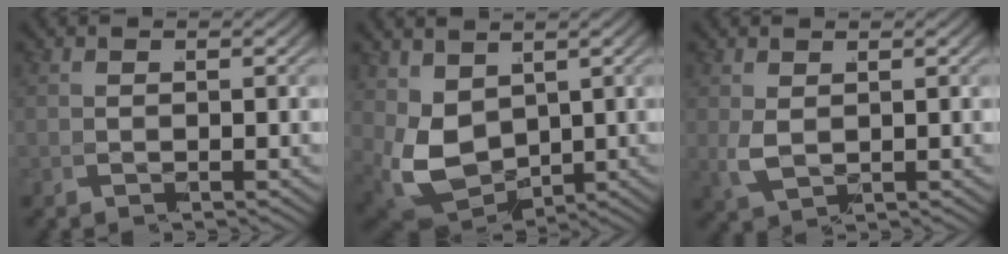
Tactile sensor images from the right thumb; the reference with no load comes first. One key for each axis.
{"total": 7.3, "fx": 0.3, "fy": 5.2, "fz": 5.0, "tx": -0.142, "ty": -0.052, "tz": 0.039}
{"total": 1.9, "fx": 0.8, "fy": 0.9, "fz": 1.5, "tx": -0.047, "ty": -0.009, "tz": 0.032}